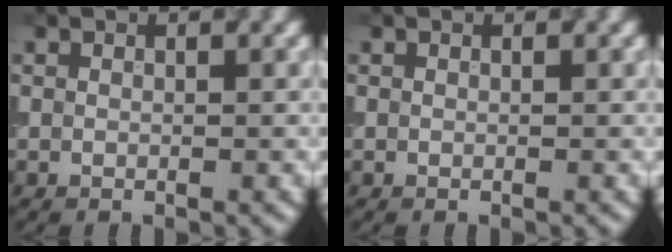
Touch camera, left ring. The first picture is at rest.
{"total": 0.0}